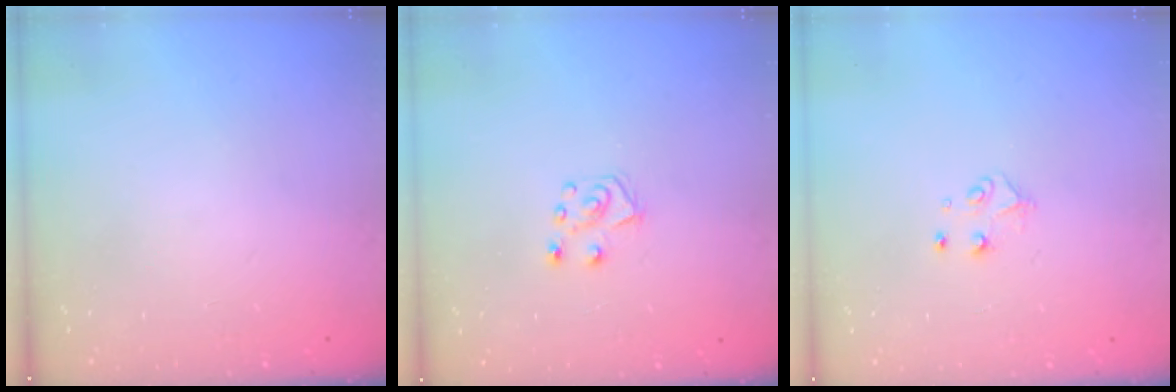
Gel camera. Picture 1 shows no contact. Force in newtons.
{"total": 5.0, "press": 4.9, "slide": 0.4}
{"total": 4.8, "press": 4.8, "slide": 0.5}